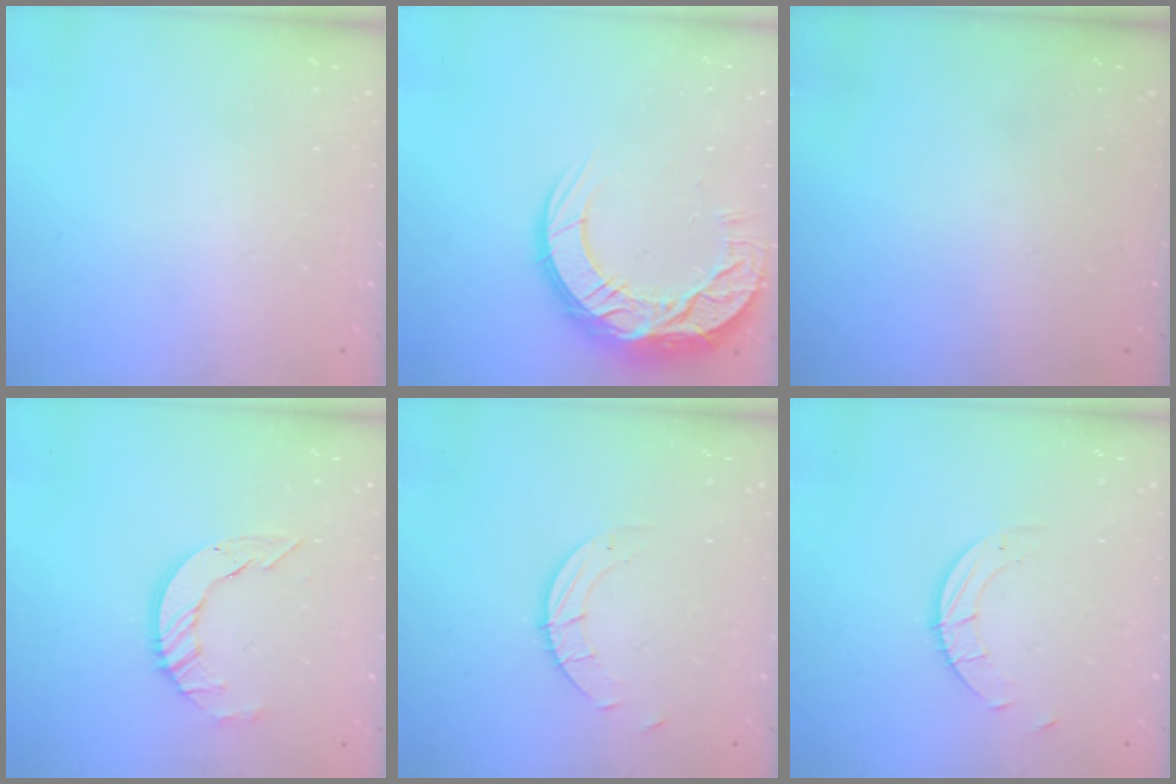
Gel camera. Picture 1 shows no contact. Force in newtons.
{"total": 14.8, "press": 14.8, "slide": 1.0}
{"total": 0.0}
{"total": 8.3, "press": 8.3, "slide": 0.7}
{"total": 2.5, "press": 2.5, "slide": 0.2}
{"total": 2.5, "press": 2.5, "slide": 0.2}